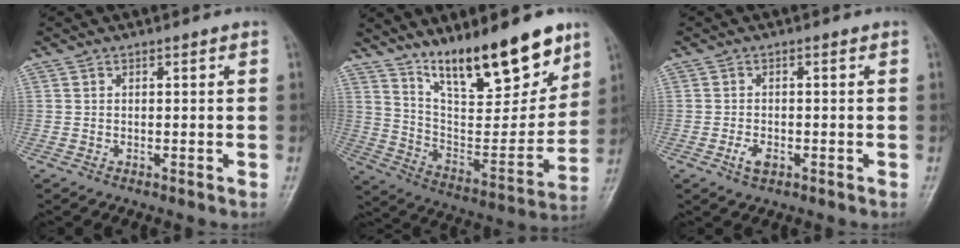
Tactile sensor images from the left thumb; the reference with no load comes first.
{"total": 20.9, "force": [14.6, 6.3, 13.7], "torque": [-0.170, -0.080, 0.252]}
{"total": 2.5, "force": [-1.0, 1.4, 1.7], "torque": [-0.034, 0.000, -0.018]}